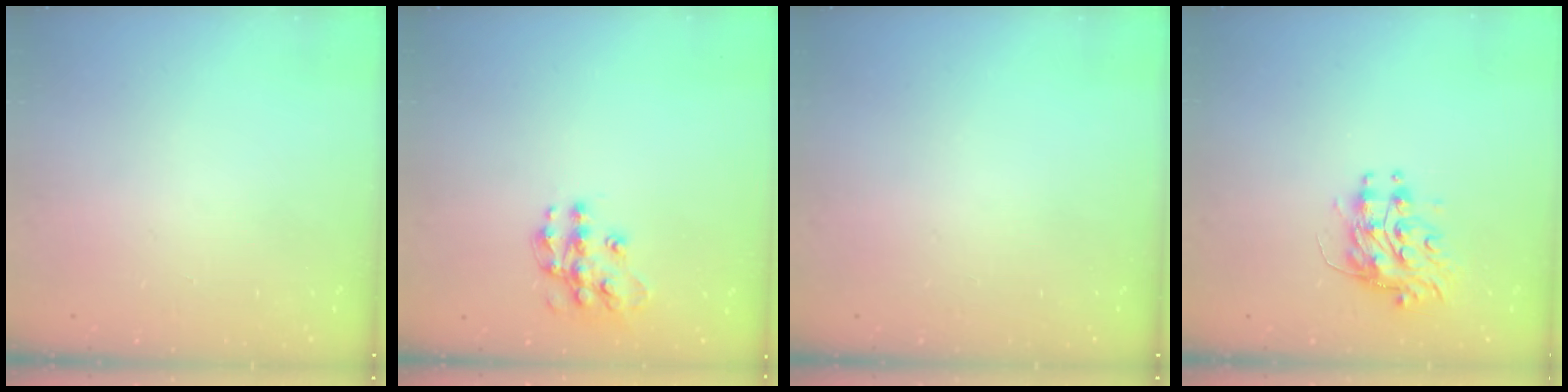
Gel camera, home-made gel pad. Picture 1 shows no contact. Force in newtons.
{"total": 12.6, "press": 12.6, "slide": 0.8}
{"total": 0.0}
{"total": 9.0, "press": 9.0, "slide": 0.7}